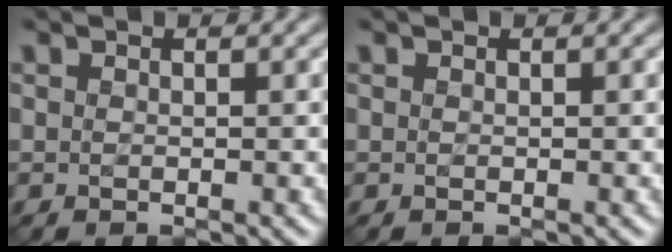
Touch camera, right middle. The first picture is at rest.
{"total": 0.0}